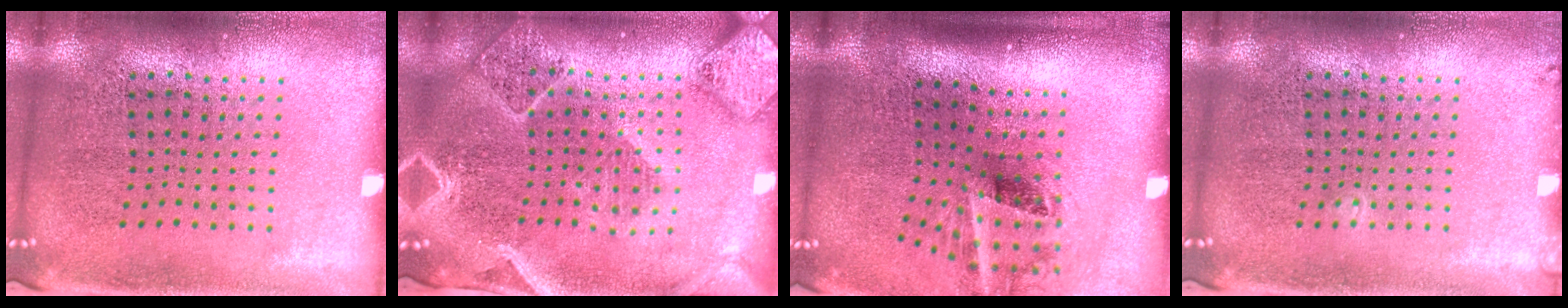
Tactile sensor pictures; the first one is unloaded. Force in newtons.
{"total": 2.5, "press": 2.3, "slide": 1.1}
{"total": 2.0, "press": 1.3, "slide": 1.6}
{"total": 0.7, "press": 0.7, "slide": 0.2}